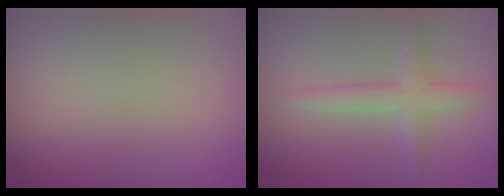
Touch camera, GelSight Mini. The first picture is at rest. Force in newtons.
{"total": 2.6, "press": 2.6, "slide": 0.1}